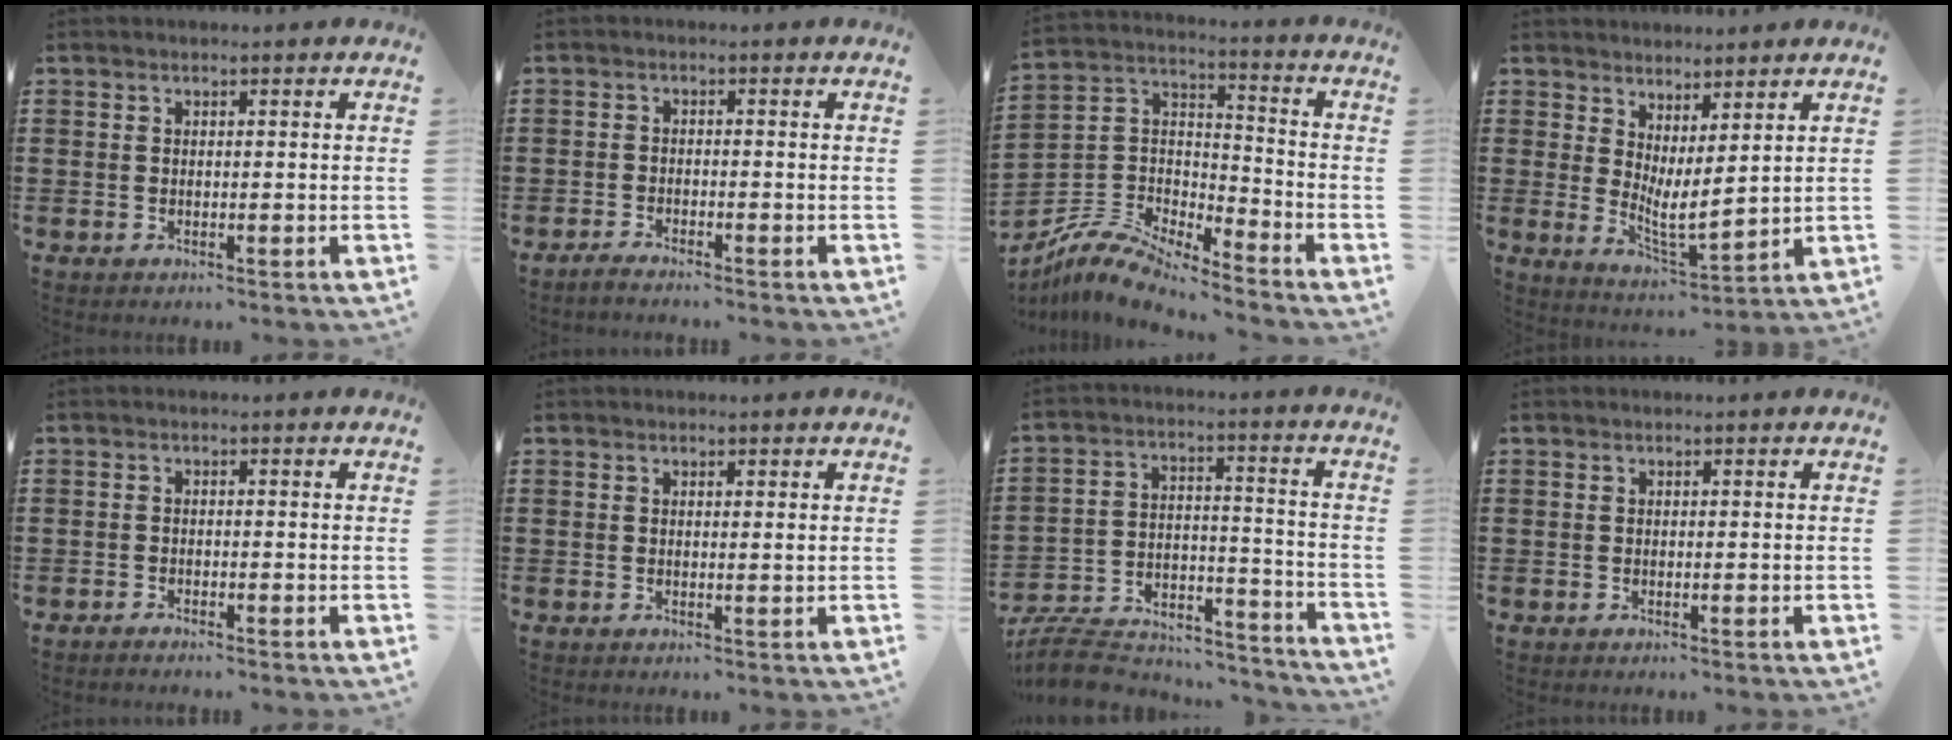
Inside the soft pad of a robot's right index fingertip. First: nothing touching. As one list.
[{"total": 1.5, "force": [-1.4, 0.0, 0.3], "torque": [-0.007, 0.001, -0.028]}, {"total": 8.9, "force": [-8.3, 1.4, 2.8], "torque": [-0.067, 0.013, -0.168]}, {"total": 4.4, "force": [2.1, 1.3, 3.6], "torque": [-0.076, -0.013, 0.040]}, {"total": 0.9, "force": [-0.9, 0.0, 0.1], "torque": [-0.004, -0.002, -0.018]}, {"total": 0.6, "force": [0.3, 0.0, 0.5], "torque": [-0.011, 0.000, 0.006]}, {"total": 8.8, "force": [-8.2, 2.1, 2.5], "torque": [-0.051, 0.015, -0.162]}, {"total": 0.0}]